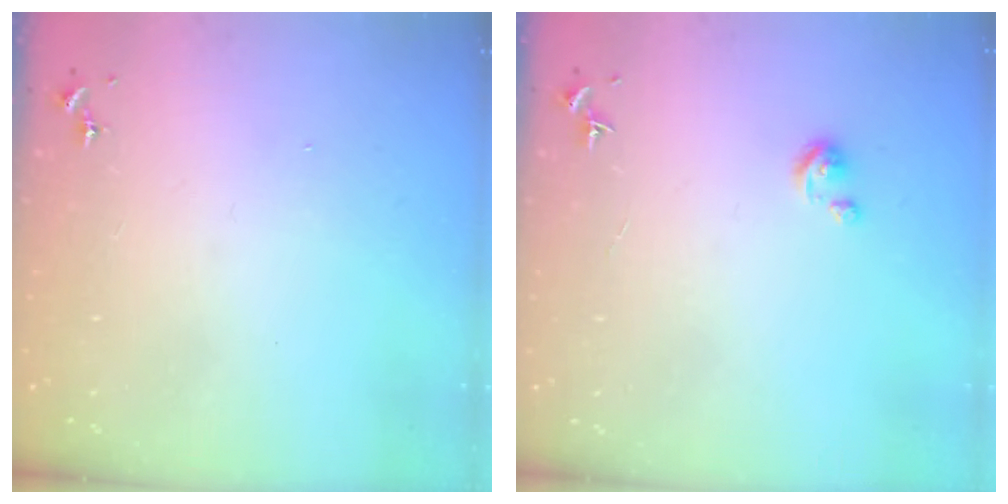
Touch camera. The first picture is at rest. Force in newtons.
{"total": 2.7, "press": 2.6, "slide": 0.3}